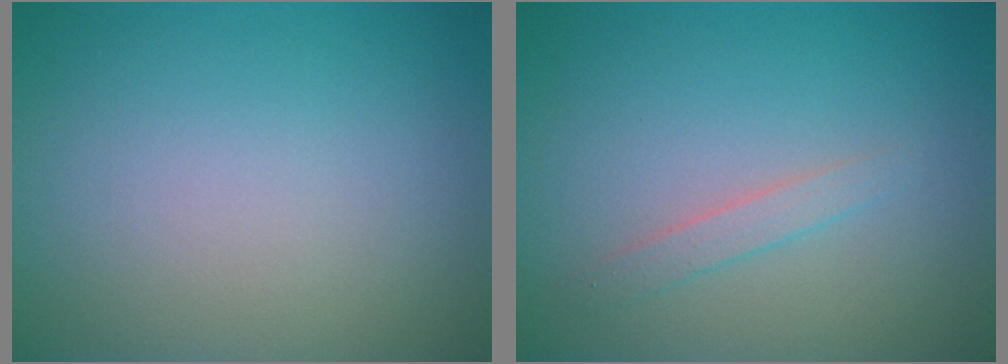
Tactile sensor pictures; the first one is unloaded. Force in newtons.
{"total": 1.3, "press": 1.3, "slide": 0.0}